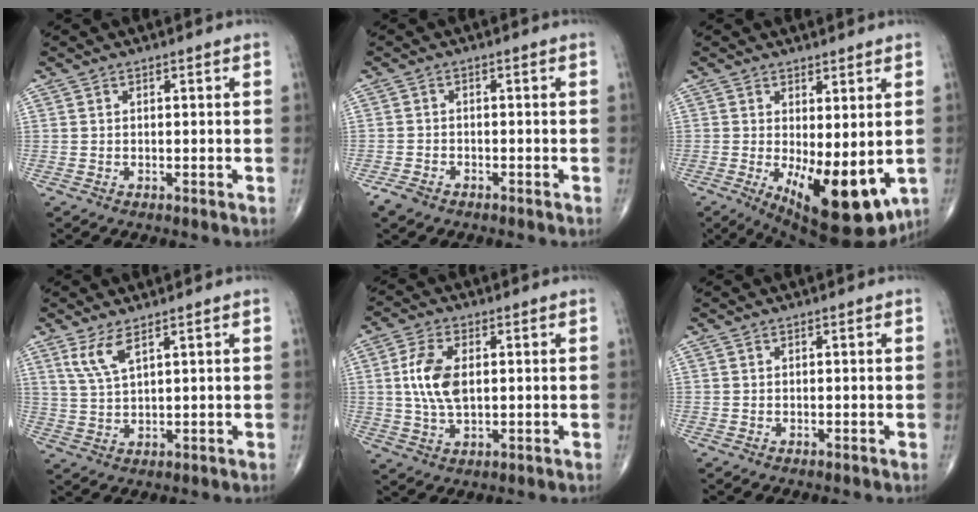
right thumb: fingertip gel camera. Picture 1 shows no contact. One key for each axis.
{"total": 2.6, "fx": -1.9, "fy": 1.4, "fz": 1.0, "tx": -0.026, "ty": 0.003, "tz": -0.033}
{"total": 14.1, "fx": -2.7, "fy": 5.8, "fz": 12.6, "tx": -0.176, "ty": -0.032, "tz": -0.020}
{"total": 5.0, "fx": 3.0, "fy": 1.3, "fz": 3.8, "tx": -0.083, "ty": -0.015, "tz": 0.071}
{"total": 8.6, "fx": 1.2, "fy": 4.6, "fz": 7.2, "tx": -0.149, "ty": -0.003, "tz": 0.025}
{"total": 0.0}